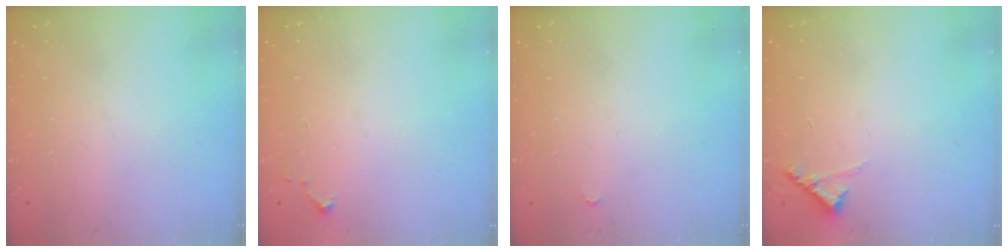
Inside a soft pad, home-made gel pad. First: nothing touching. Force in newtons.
{"total": 3.5, "press": 3.5, "slide": 0.3}
{"total": 2.8, "press": 2.8, "slide": 0.4}
{"total": 5.4, "press": 5.4, "slide": 0.4}